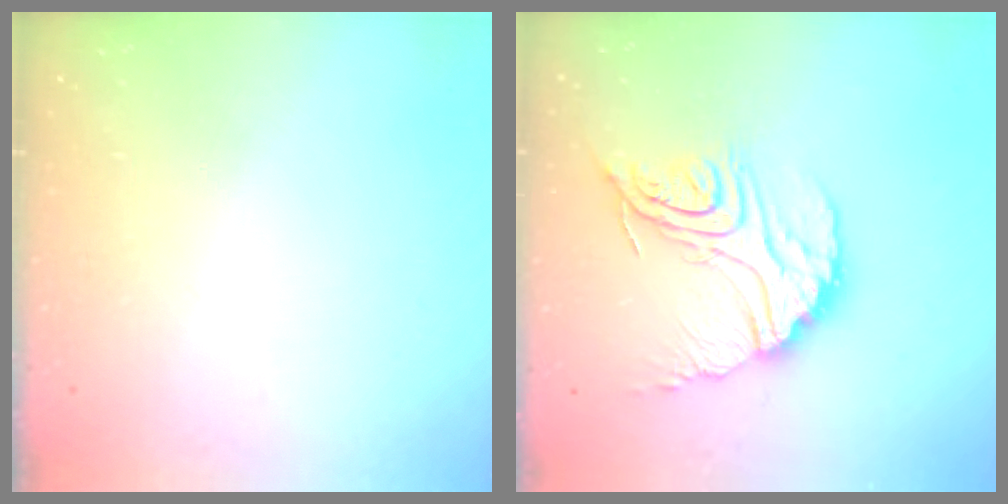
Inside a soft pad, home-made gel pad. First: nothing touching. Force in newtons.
{"total": 20.1, "press": 20.0, "slide": 1.8}